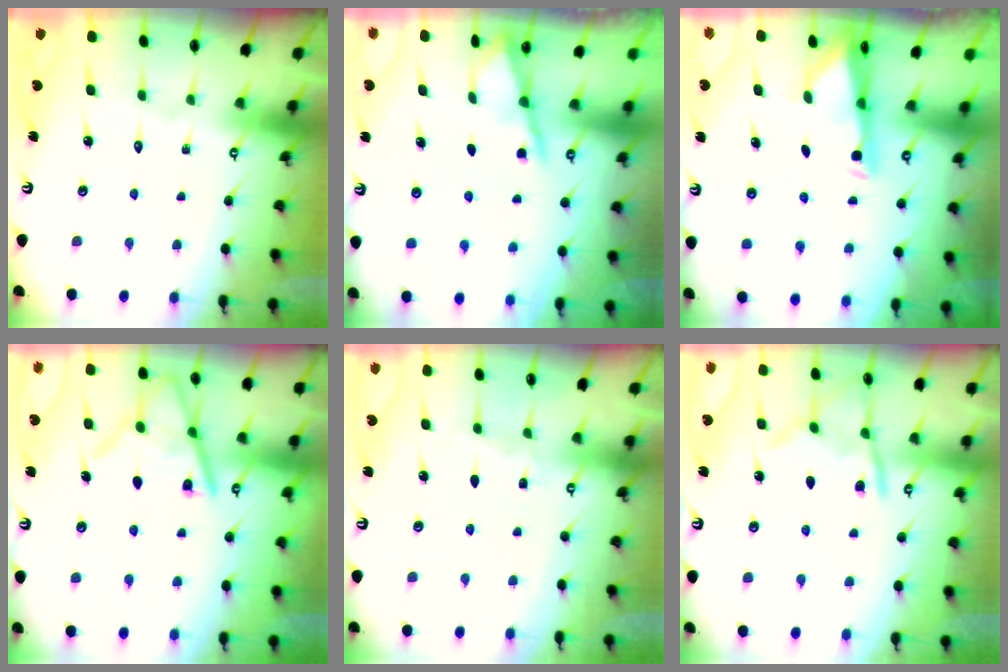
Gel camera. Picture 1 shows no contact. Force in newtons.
{"total": 2.0, "press": 2.0, "slide": 0.2}
{"total": 2.9, "press": 2.9, "slide": 0.4}
{"total": 13.9, "press": 13.8, "slide": 1.5}
{"total": 2.8, "press": 2.8, "slide": 0.4}
{"total": 10.4, "press": 10.3, "slide": 1.1}